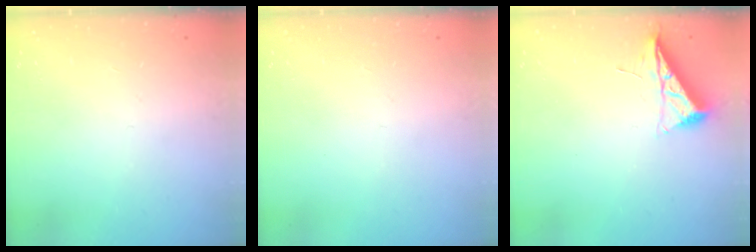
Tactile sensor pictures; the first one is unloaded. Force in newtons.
{"total": 0.0}
{"total": 7.0, "press": 6.9, "slide": 0.8}